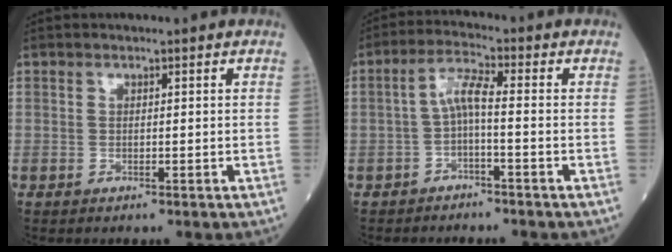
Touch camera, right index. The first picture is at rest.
{"total": 4.3, "force": [-0.9, 0.6, 4.2], "torque": [-0.085, 0.015, -0.016]}